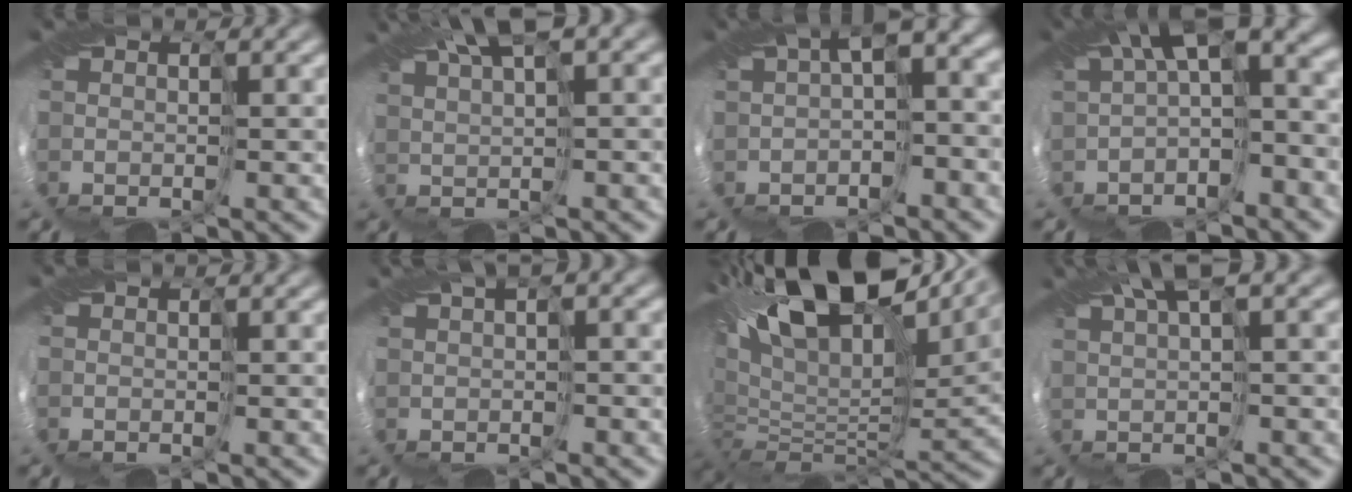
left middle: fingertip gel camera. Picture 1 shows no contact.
{"total": 6.0, "force": [3.6, 1.1, 4.8], "torque": [-0.086, 0.023, 0.068]}
{"total": 6.0, "force": [0.6, 2.5, 5.5], "torque": [-0.078, 0.012, -0.003]}
{"total": 9.9, "force": [1.7, 4.3, 8.7], "torque": [-0.136, 0.010, 0.027]}
{"total": 0.0}
{"total": 4.1, "force": [1.8, 1.5, 3.4], "torque": [-0.050, 0.018, 0.035]}
{"total": 18.5, "force": [10.1, 8.6, 12.9], "torque": [-0.245, 0.040, 0.173]}
{"total": 4.5, "force": [2.5, 0.6, 3.8], "torque": [-0.068, 0.016, 0.049]}